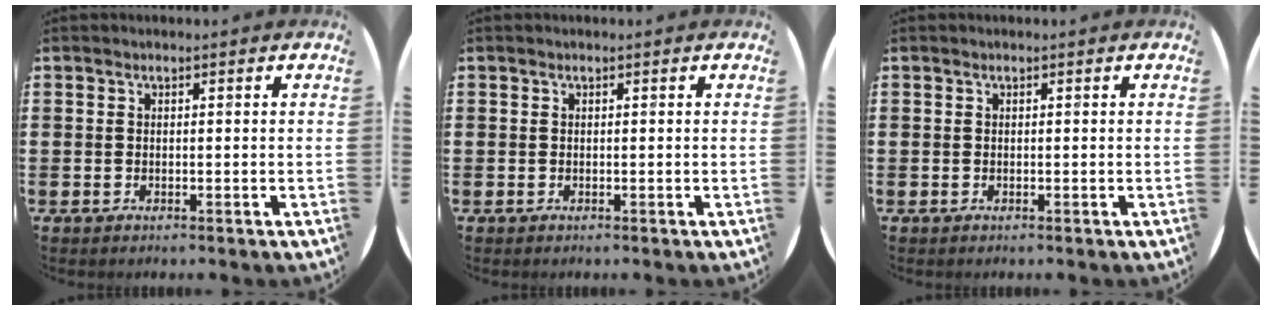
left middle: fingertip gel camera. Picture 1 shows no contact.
{"total": 0.0}
{"total": 0.0}